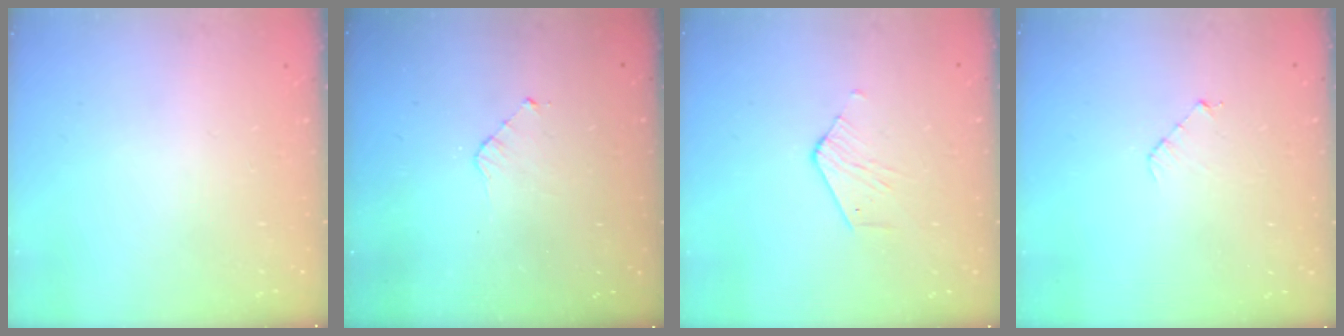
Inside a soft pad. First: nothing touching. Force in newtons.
{"total": 3.5, "press": 3.5, "slide": 0.2}
{"total": 2.4, "press": 2.4, "slide": 0.2}
{"total": 3.3, "press": 3.3, "slide": 0.2}